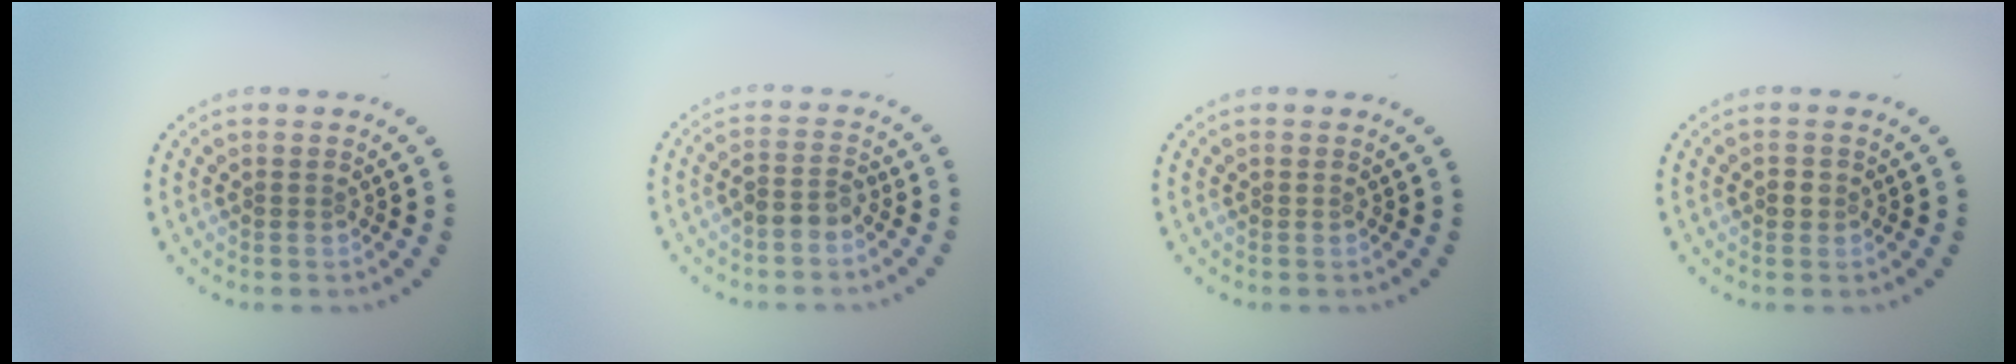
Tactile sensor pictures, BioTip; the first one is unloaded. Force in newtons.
{"total": 2.1, "press": 1.9, "slide": 0.7}
{"total": 0.0}
{"total": 1.0, "press": 0.9, "slide": 0.3}